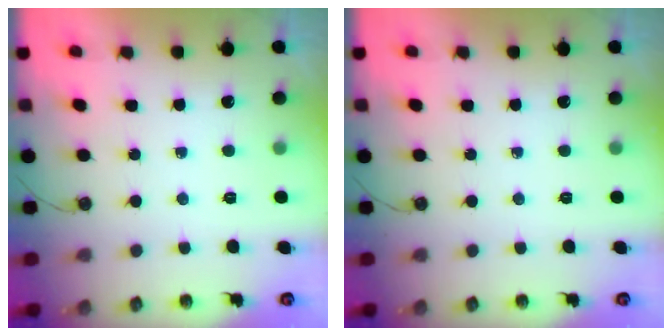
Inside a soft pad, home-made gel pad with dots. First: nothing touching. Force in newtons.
{"total": 0.0}